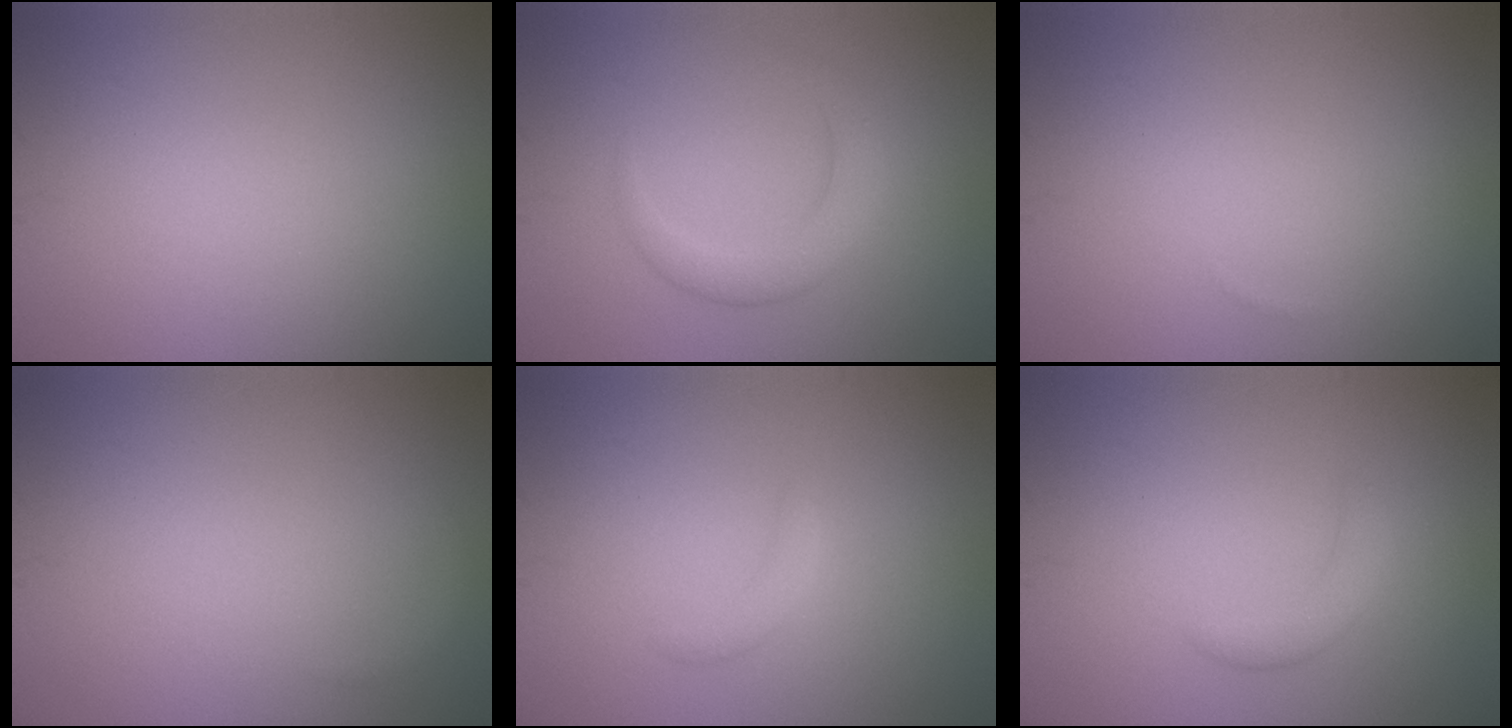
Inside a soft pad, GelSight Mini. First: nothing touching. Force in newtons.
{"total": 2.8, "press": 2.8, "slide": 0.1}
{"total": 0.0}
{"total": 0.6, "press": 0.6, "slide": 0.1}
{"total": 1.2, "press": 1.2, "slide": 0.1}
{"total": 1.8, "press": 1.8, "slide": 0.0}